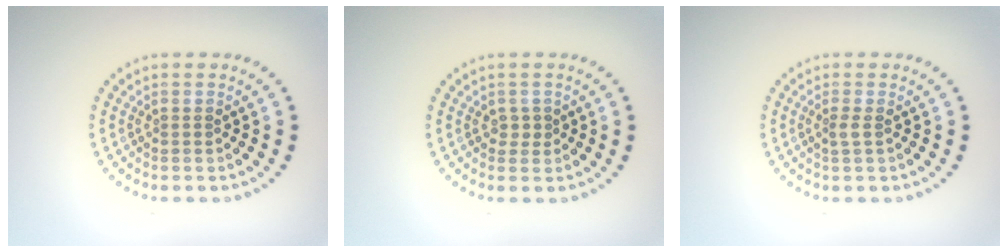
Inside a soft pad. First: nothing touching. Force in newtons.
{"total": 1.0, "press": 0.9, "slide": 0.5}
{"total": 1.0, "press": 0.7, "slide": 0.7}